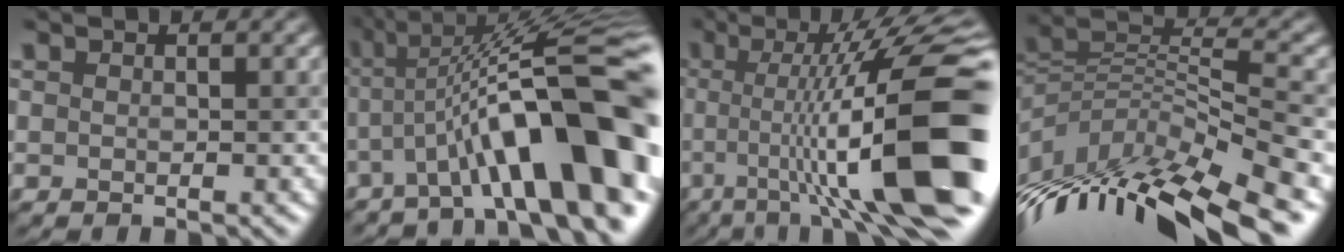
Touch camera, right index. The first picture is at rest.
{"total": 13.8, "force": [-3.8, 3.4, 12.8], "torque": [-0.171, 0.024, -0.054]}
{"total": 15.8, "force": [-2.6, 3.7, 15.2], "torque": [-0.197, 0.029, -0.036]}
{"total": 12.7, "force": [-5.5, 3.8, 10.8], "torque": [-0.218, 0.013, -0.084]}